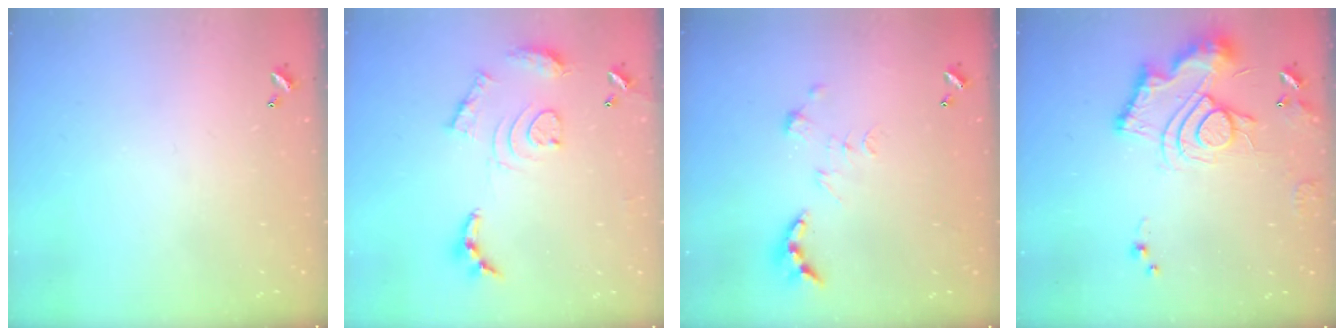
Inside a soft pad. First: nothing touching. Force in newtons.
{"total": 13.0, "press": 12.9, "slide": 1.1}
{"total": 3.3, "press": 3.3, "slide": 0.4}
{"total": 13.8, "press": 13.8, "slide": 1.3}